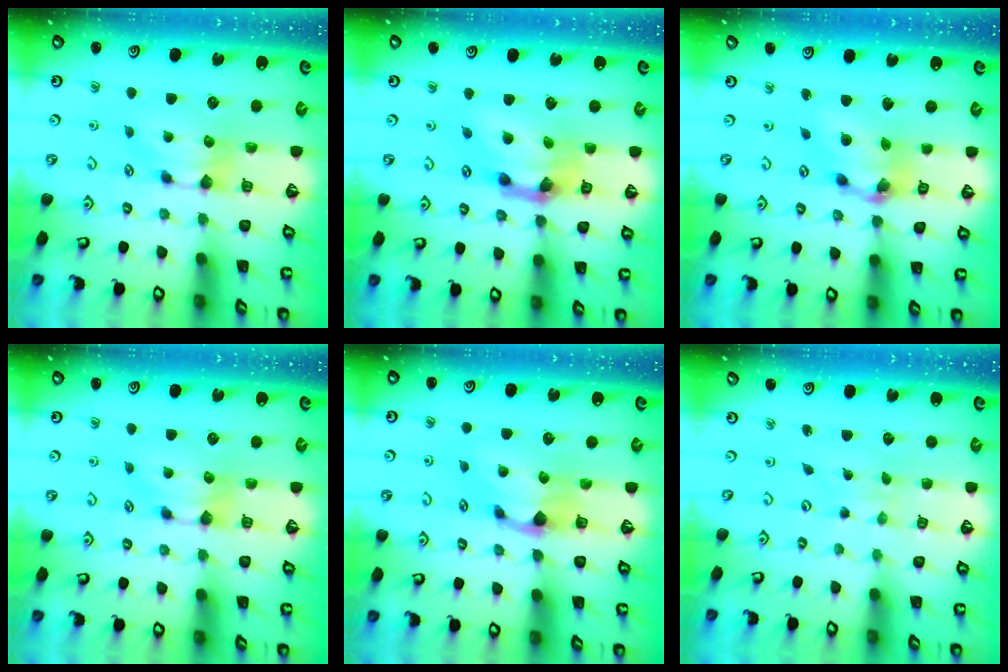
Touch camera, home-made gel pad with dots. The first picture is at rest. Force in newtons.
{"total": 6.7, "press": 6.2, "slide": 2.4}
{"total": 6.9, "press": 6.6, "slide": 2.2}
{"total": 0.0}
{"total": 1.4, "press": 0.8, "slide": 1.2}
{"total": 5.5, "press": 5.5, "slide": 0.4}